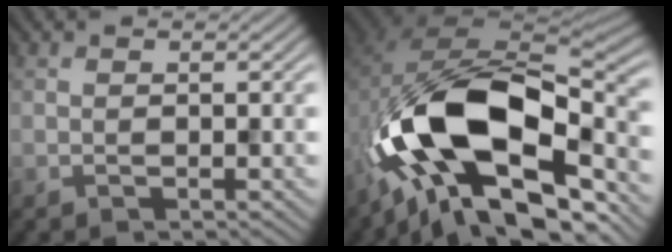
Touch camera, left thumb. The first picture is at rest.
{"total": 16.7, "force": [-6.2, 8.8, 12.8], "torque": [-0.216, -0.008, -0.118]}